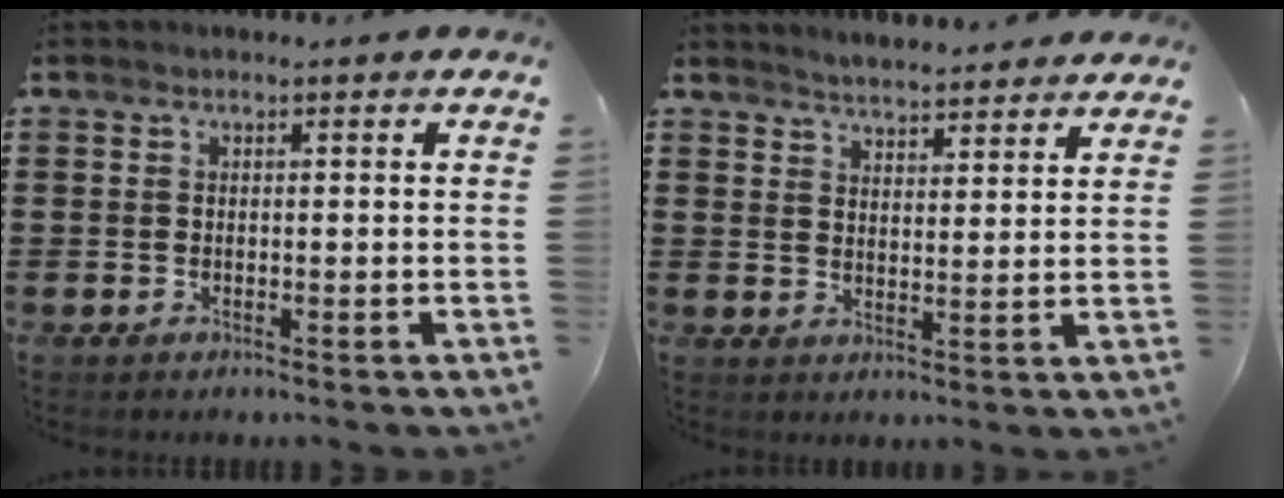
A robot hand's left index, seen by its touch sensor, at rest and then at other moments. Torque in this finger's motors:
{"motor_torque": [0.77, 0.75, 0.08, 0.03]}